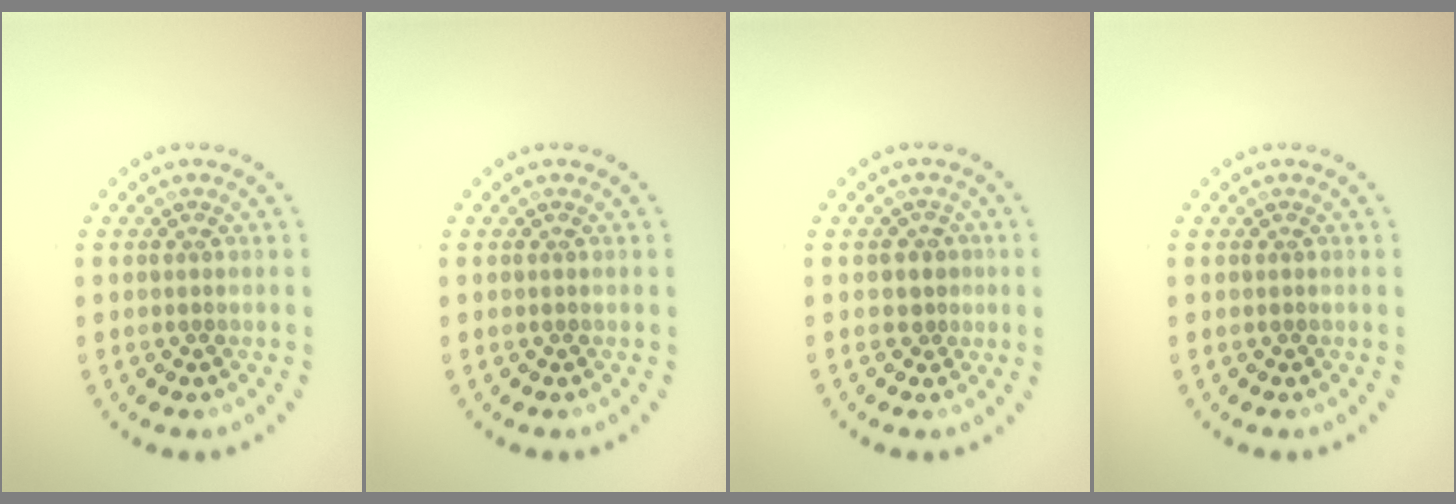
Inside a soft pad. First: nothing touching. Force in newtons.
{"total": 0.0}
{"total": 1.1, "press": 0.9, "slide": 0.7}
{"total": 0.0}